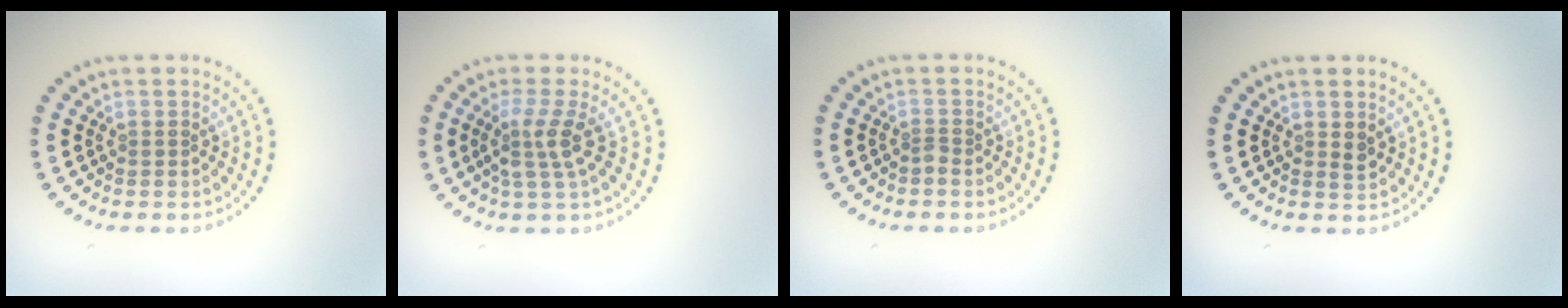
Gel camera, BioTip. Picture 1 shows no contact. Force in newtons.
{"total": 2.8, "press": 2.1, "slide": 1.8}
{"total": 0.7, "press": 0.5, "slide": 0.5}
{"total": 1.1, "press": 1.1, "slide": 0.2}